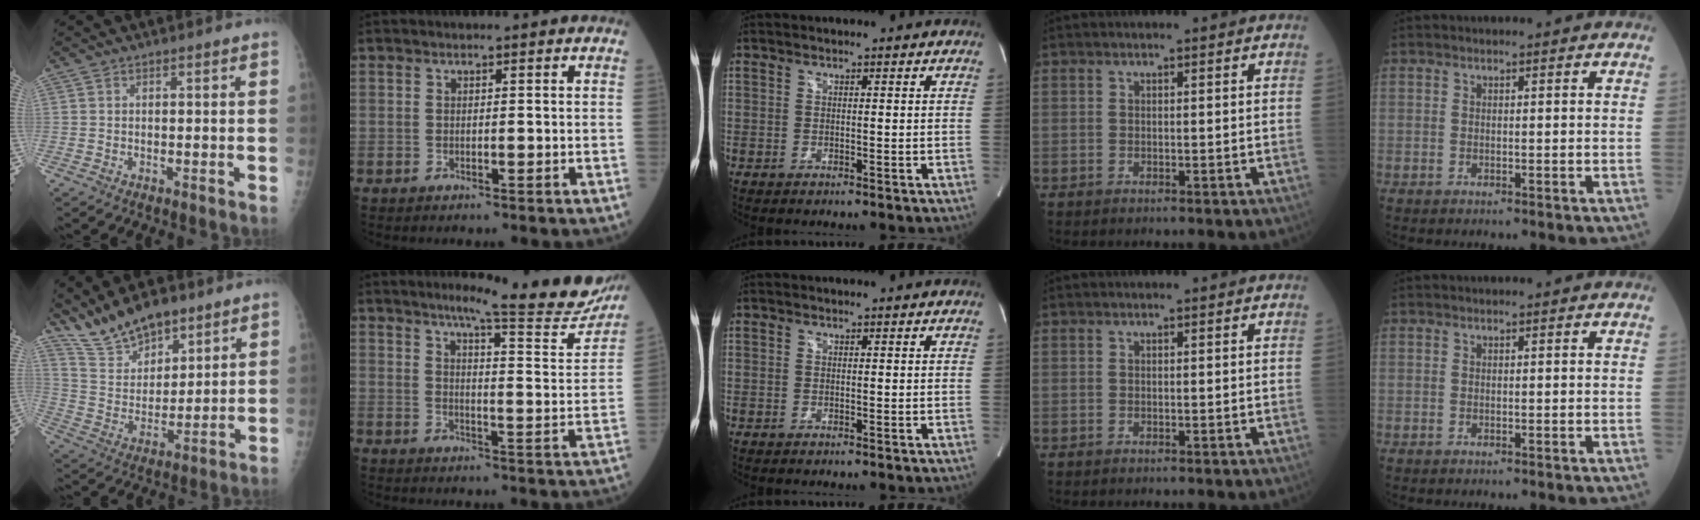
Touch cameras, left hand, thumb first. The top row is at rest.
{"thumb": {"total": 12.5, "force": [9.9, 5.3, 5.6], "torque": [-0.075, -0.053, 0.193]}, "index": {"total": 16.1, "force": [14.5, 1.0, 7.0], "torque": [-0.085, -0.052, 0.170]}}